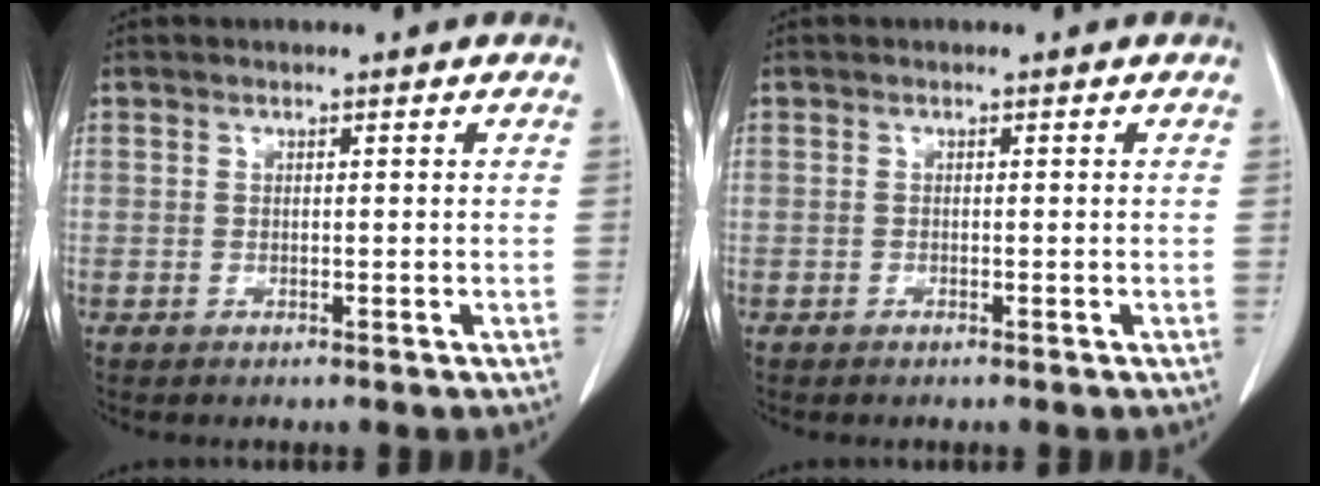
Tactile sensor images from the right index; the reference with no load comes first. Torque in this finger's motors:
{"motor_torque": [-0.02, 0.01, 0.00, -0.02]}